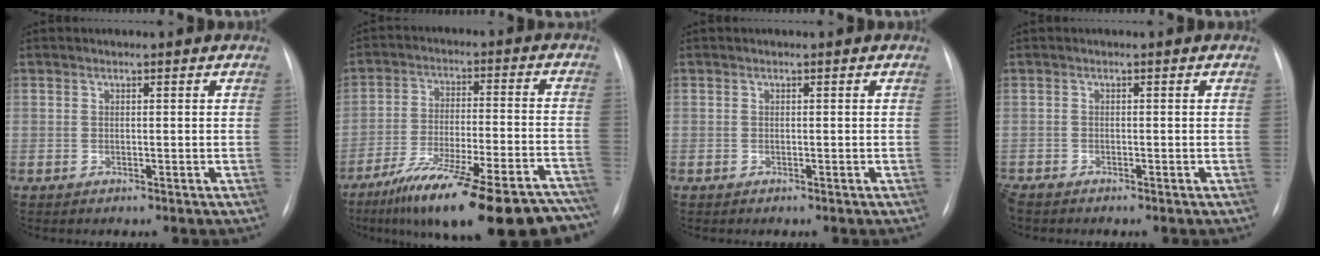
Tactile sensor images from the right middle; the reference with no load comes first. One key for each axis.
{"total": 26.3, "fx": -21.1, "fy": 4.5, "fz": 15.0, "tx": -0.171, "ty": -0.002, "tz": -0.306}
{"total": 0.0}
{"total": 1.6, "fx": -1.4, "fy": 0.4, "fz": 0.6, "tx": -0.015, "ty": -0.005, "tz": -0.026}